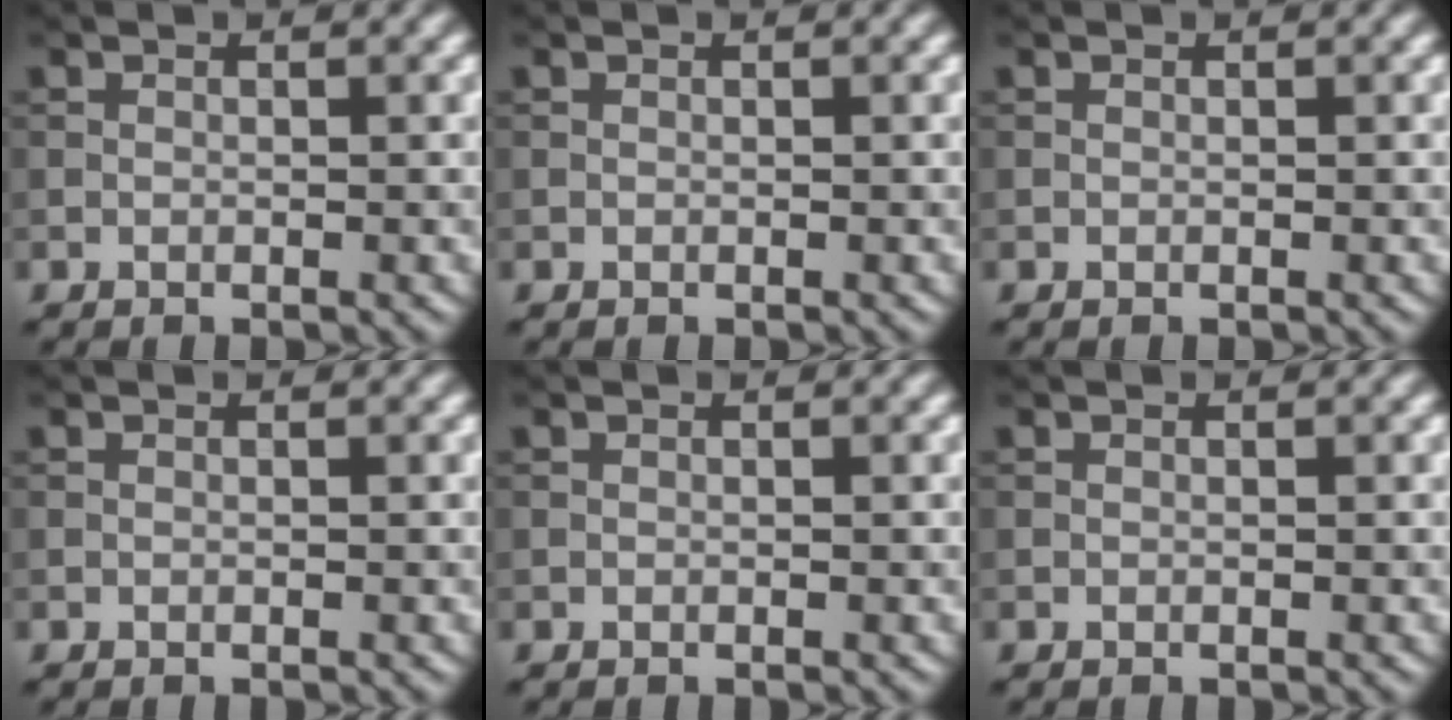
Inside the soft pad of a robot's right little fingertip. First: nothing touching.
{"total": 0.0}
{"total": 0.0}
{"total": 0.0}
{"total": 0.0}
{"total": 0.0}